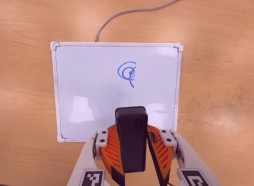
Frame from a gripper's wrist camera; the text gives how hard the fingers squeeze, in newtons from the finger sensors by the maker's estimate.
{"total": 8.5, "left": 9.1, "right": 7.8}